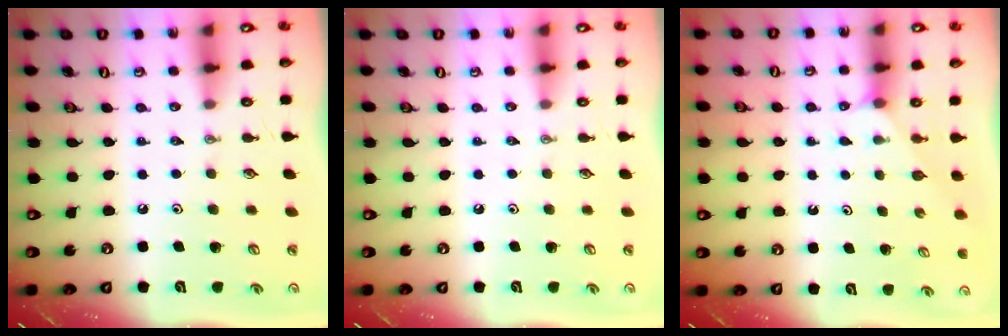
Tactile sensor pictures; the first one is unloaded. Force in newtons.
{"total": 0.0}
{"total": 2.1, "press": 2.0, "slide": 0.3}